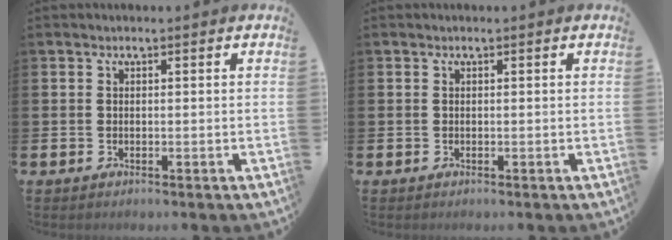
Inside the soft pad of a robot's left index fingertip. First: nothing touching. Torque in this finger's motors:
{"motor_torque": [0.00, 0.00, 0.00, 0.00]}